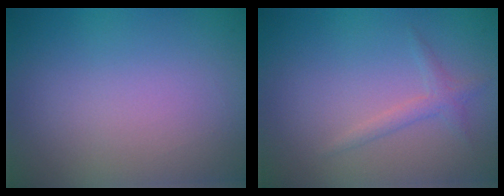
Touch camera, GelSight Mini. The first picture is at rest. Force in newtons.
{"total": 1.3, "press": 1.3, "slide": 0.0}